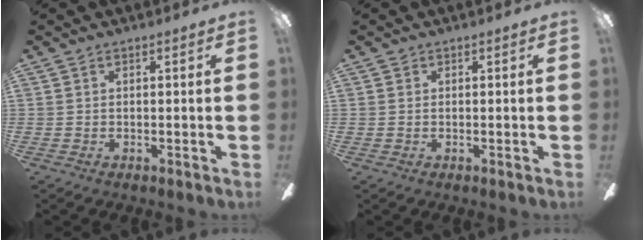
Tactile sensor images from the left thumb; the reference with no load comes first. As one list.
[{"total": 0.6, "force": [0.0, 0.6, 0.0], "torque": [0.001, 0.005, 0.000]}]